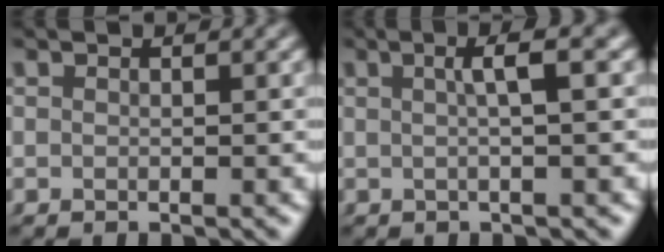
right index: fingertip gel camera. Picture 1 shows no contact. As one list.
[{"total": 3.0, "force": [0.6, -0.2, 3.0], "torque": [-0.040, 0.015, 0.005]}]